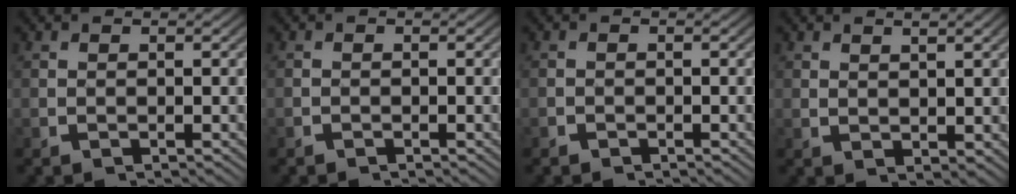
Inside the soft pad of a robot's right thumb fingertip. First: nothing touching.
{"total": 0.6, "force": [-0.6, 0.1, 0.0], "torque": [0.001, -0.004, -0.013]}
{"total": 0.9, "force": [-0.9, 0.4, 0.0], "torque": [0.003, -0.008, -0.015]}
{"total": 1.4, "force": [1.2, 0.2, 0.7], "torque": [-0.008, -0.003, 0.031]}